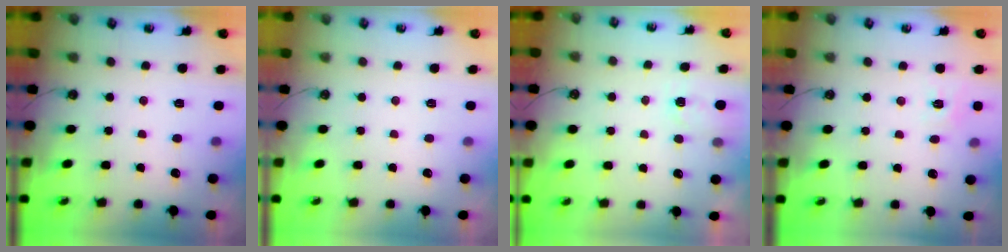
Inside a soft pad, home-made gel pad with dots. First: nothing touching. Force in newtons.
{"total": 0.0}
{"total": 1.3, "press": 1.2, "slide": 0.2}
{"total": 6.5, "press": 6.5, "slide": 0.7}